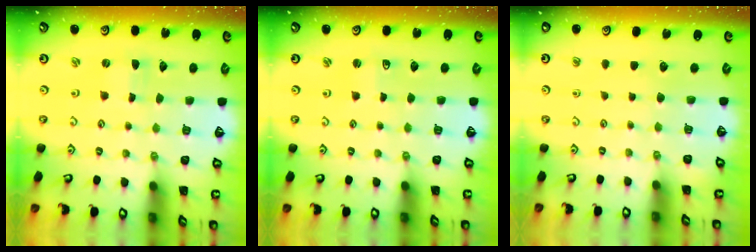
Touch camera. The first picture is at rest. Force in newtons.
{"total": 2.1, "press": 2.0, "slide": 0.4}
{"total": 0.0}